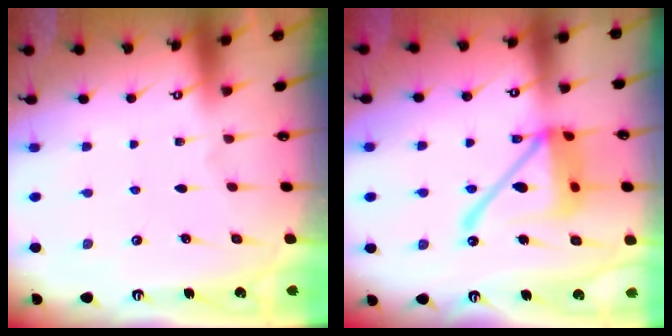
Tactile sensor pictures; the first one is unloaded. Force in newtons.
{"total": 18.3, "press": 18.2, "slide": 1.7}